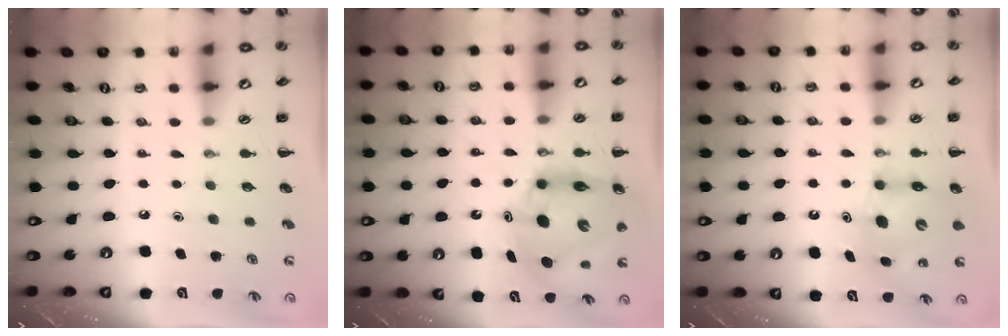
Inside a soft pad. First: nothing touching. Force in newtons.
{"total": 11.3, "press": 10.8, "slide": 3.2}
{"total": 7.8, "press": 7.8, "slide": 0.9}